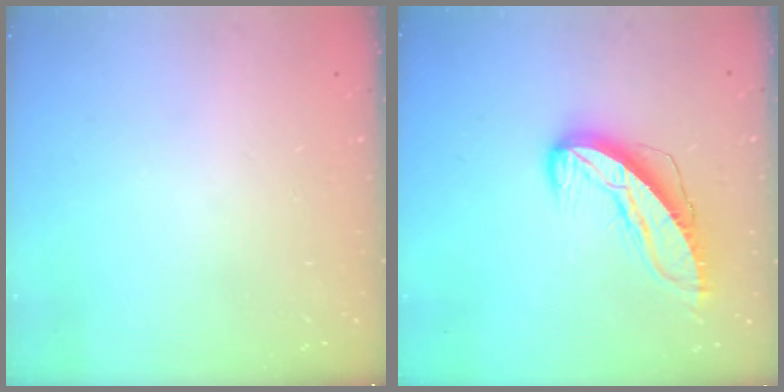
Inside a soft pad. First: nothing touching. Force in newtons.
{"total": 10.0, "press": 10.0, "slide": 1.1}